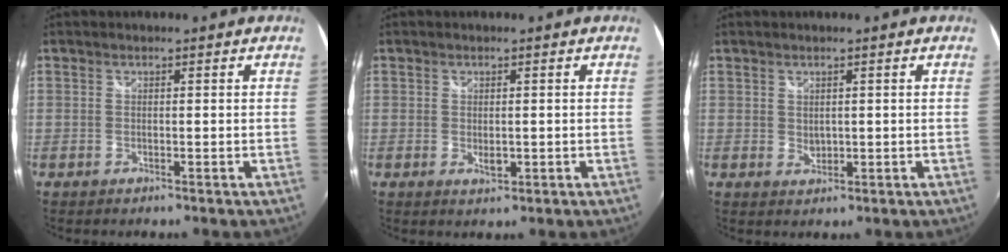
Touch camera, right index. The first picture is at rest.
{"total": 1.9, "force": [-0.2, 1.2, 1.5], "torque": [-0.024, -0.003, -0.003]}
{"total": 1.6, "force": [0.7, 1.2, 0.8], "torque": [-0.008, 0.000, 0.013]}